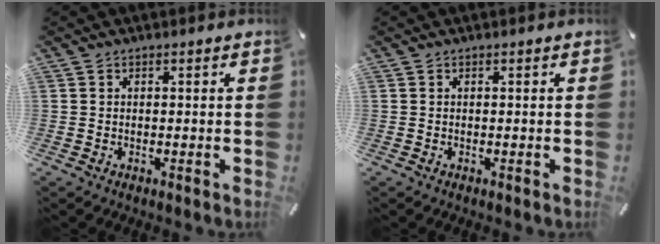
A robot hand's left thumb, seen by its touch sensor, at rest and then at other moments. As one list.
[{"total": 0.0}]